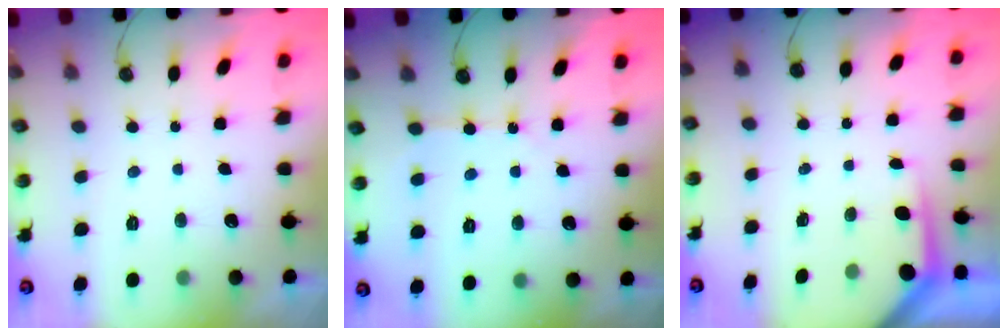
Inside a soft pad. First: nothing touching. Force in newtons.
{"total": 4.2, "press": 4.2, "slide": 0.4}
{"total": 3.0, "press": 3.0, "slide": 0.3}